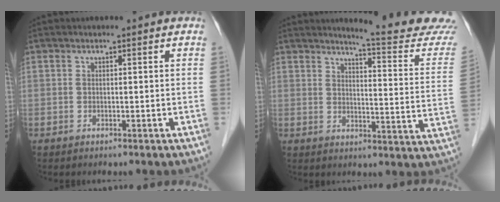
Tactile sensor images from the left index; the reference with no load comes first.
{"total": 15.0, "force": [14.5, -1.6, 3.8], "torque": [-0.053, -0.104, 0.162]}